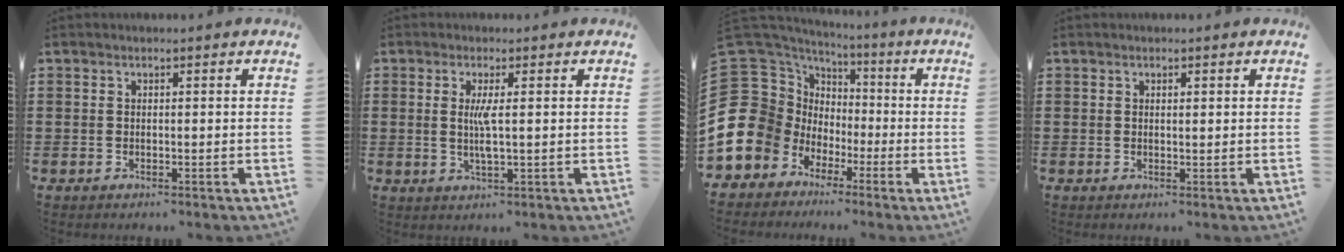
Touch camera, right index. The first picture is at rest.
{"total": 3.5, "force": [0.4, 0.2, 3.5], "torque": [-0.076, -0.008, 0.003]}
{"total": 15.9, "force": [-4.6, 14.3, 5.3], "torque": [-0.165, -0.010, -0.071]}
{"total": 0.6, "force": [0.4, 0.3, 0.4], "torque": [-0.008, 0.002, 0.008]}